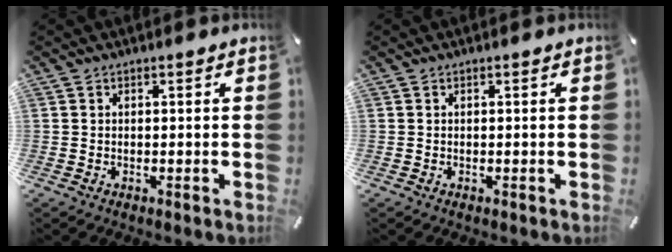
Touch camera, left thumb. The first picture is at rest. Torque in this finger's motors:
{"motor_torque": [-0.02, 0.02, 0.00, 0.00, 0.00]}